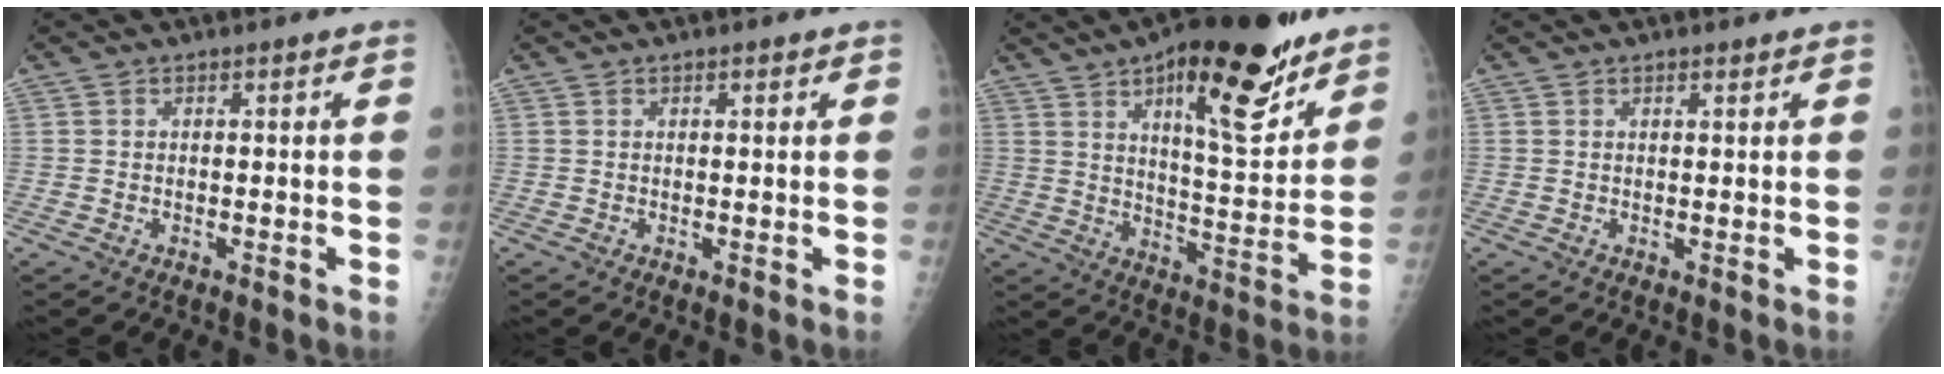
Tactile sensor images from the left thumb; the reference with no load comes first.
{"total": 1.2, "force": [0.6, 0.6, 0.8], "torque": [-0.009, 0.000, 0.007]}
{"total": 22.0, "force": [12.8, 7.4, 16.3], "torque": [-0.208, -0.062, 0.197]}
{"total": 1.1, "force": [0.7, 0.4, 0.8], "torque": [-0.010, -0.003, 0.011]}